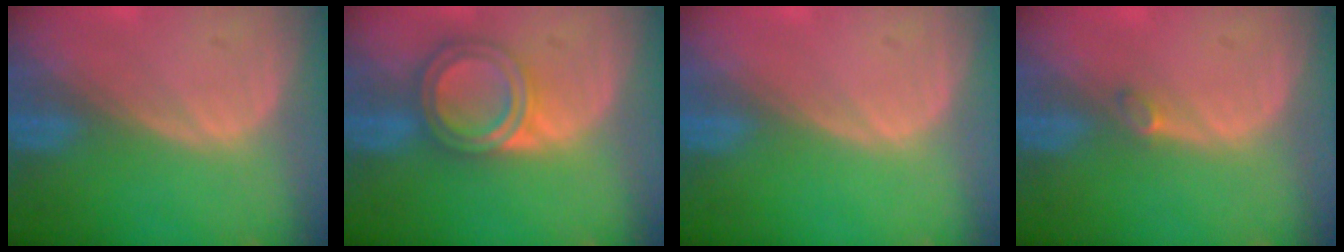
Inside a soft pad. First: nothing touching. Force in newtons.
{"total": 6.6, "press": 5.9, "slide": 3.0}
{"total": 0.0}
{"total": 1.2, "press": 1.2, "slide": 0.2}